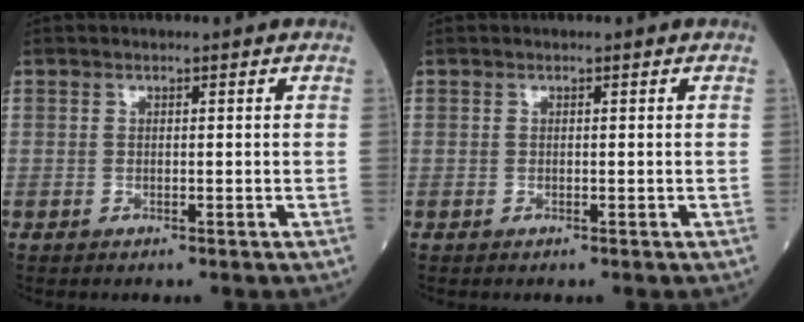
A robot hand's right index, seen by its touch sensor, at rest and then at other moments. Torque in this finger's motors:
{"motor_torque": [0.01, 0.01, 0.00, -0.01]}